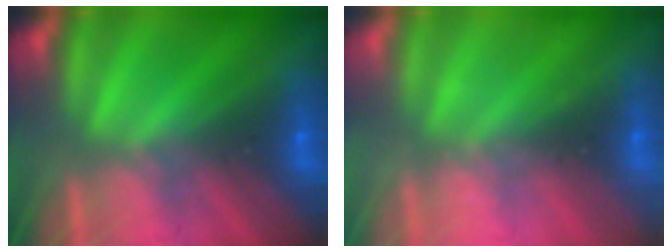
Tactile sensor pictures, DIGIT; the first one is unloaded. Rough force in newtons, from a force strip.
{"total": 1.9}